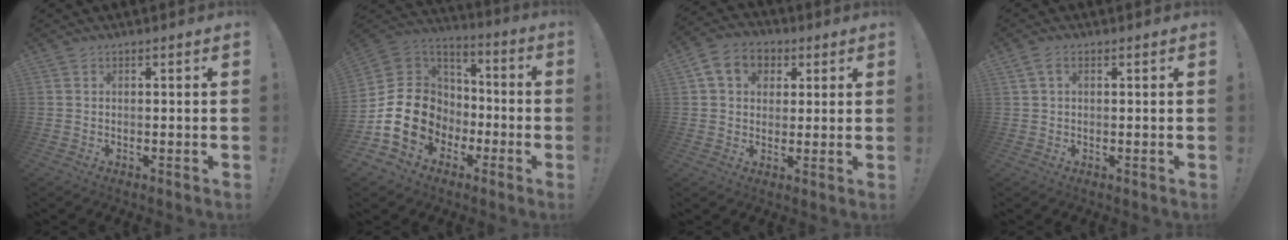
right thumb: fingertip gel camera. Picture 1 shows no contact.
{"total": 18.5, "force": [-4.1, 15.5, 9.2], "torque": [-0.156, 0.027, -0.047]}
{"total": 9.9, "force": [3.8, 7.9, 4.6], "torque": [-0.070, -0.002, 0.074]}
{"total": 2.7, "force": [1.1, 1.7, 1.9], "torque": [-0.033, 0.005, 0.019]}